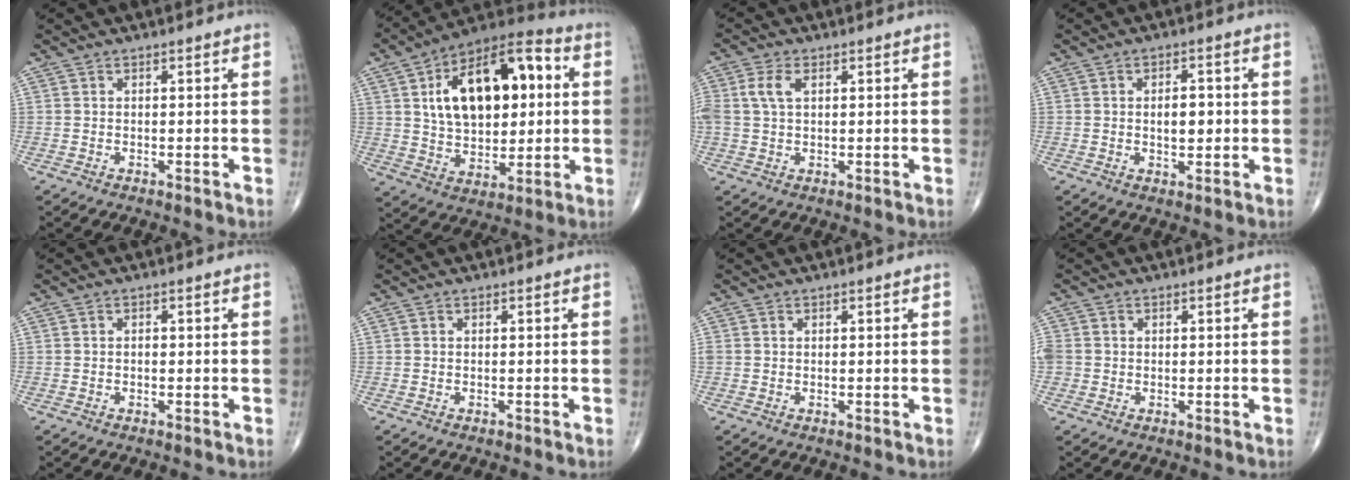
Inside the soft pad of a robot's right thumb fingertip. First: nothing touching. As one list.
[{"total": 22.7, "force": [4.7, 12.6, 18.2], "torque": [-0.259, 0.017, 0.073]}, {"total": 4.7, "force": [1.3, 2.6, 3.7], "torque": [-0.096, 0.012, 0.026]}, {"total": 4.4, "force": [0.1, 2.4, 3.7], "torque": [-0.046, 0.002, 0.001]}, {"total": 0.6, "force": [-0.1, 0.4, 0.4], "torque": [-0.006, 0.001, -0.005]}, {"total": 0.0}, {"total": 0.5, "force": [0.1, 0.5, 0.2], "torque": [0.001, 0.002, 0.001]}, {"total": 3.0, "force": [-0.1, 2.7, 1.2], "torque": [-0.027, 0.006, -0.001]}]